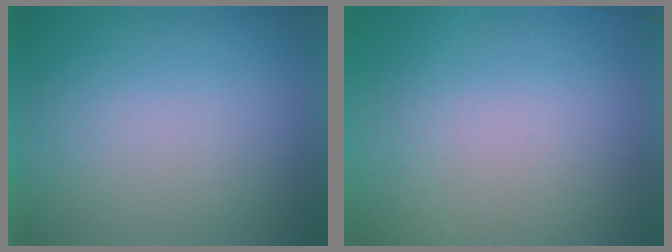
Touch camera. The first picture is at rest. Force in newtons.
{"total": 6.1}